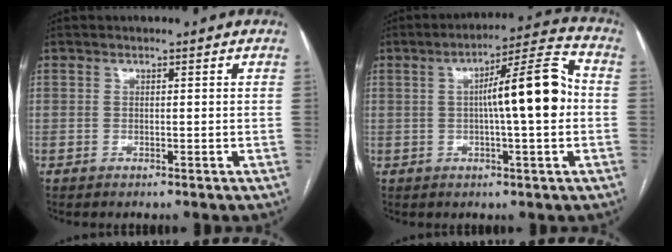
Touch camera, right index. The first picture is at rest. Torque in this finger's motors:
{"motor_torque": [1.21, -0.08, 0.61, 0.15]}